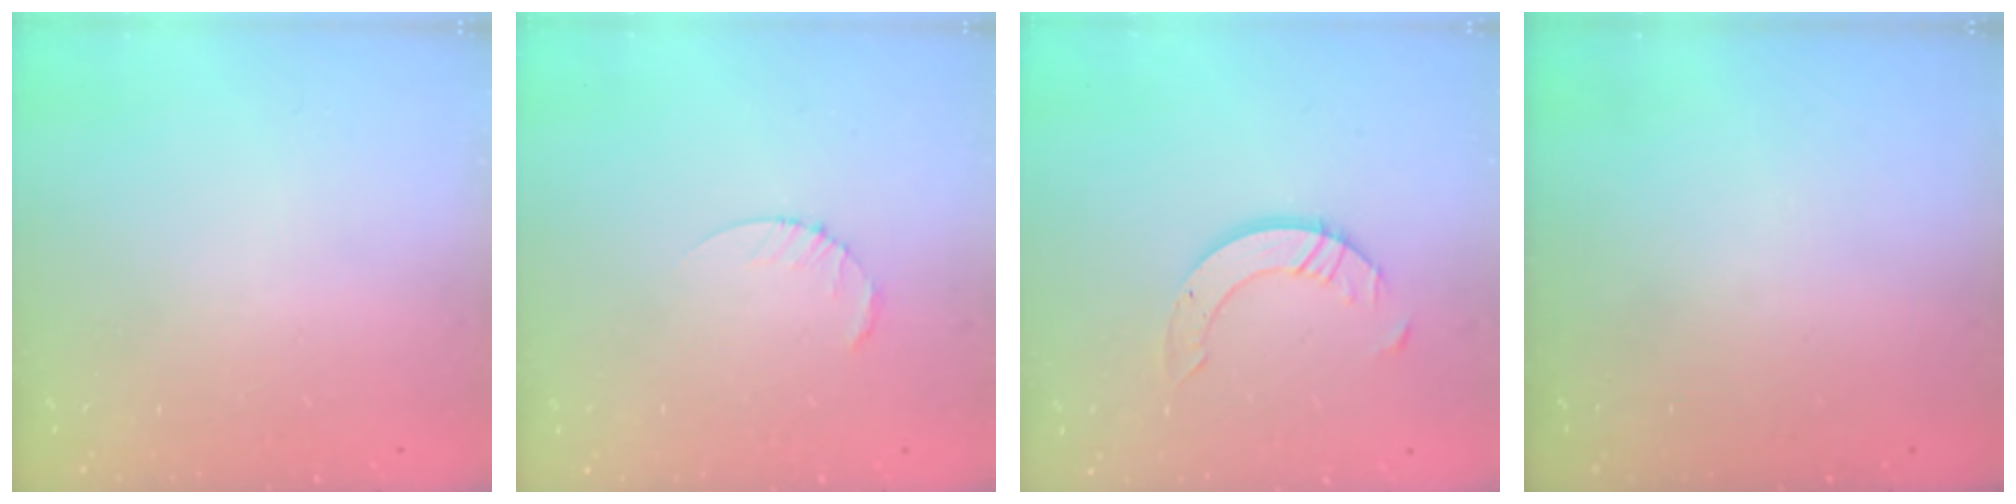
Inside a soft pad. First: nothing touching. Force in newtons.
{"total": 2.5, "press": 2.5, "slide": 0.3}
{"total": 8.1, "press": 8.1, "slide": 0.7}
{"total": 0.0}